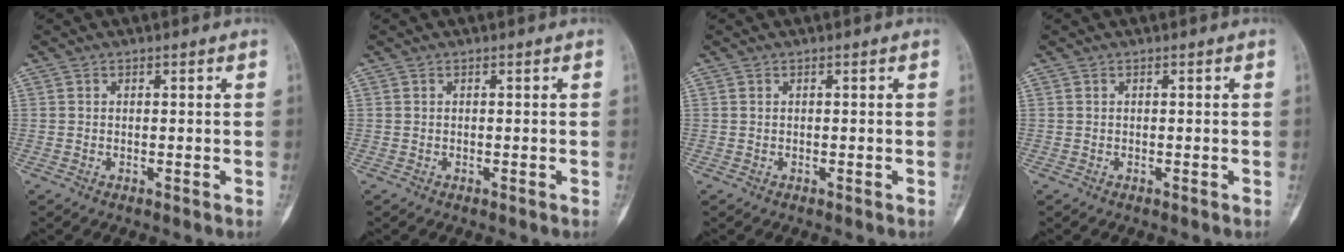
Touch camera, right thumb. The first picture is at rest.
{"total": 0.0}
{"total": 0.0}
{"total": 0.0}